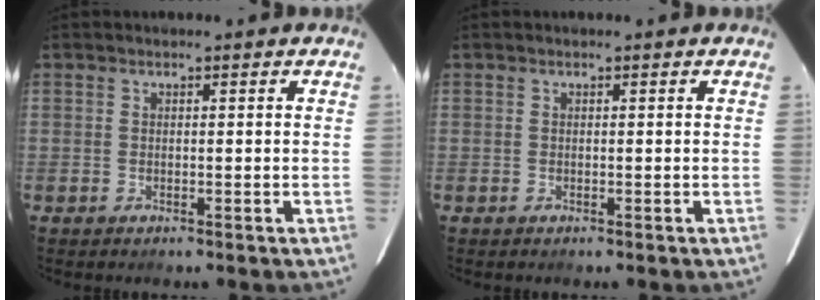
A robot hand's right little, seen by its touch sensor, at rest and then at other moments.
{"total": 0.0}